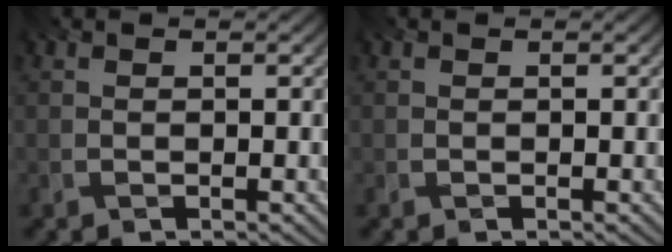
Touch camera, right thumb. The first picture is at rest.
{"total": 0.0}